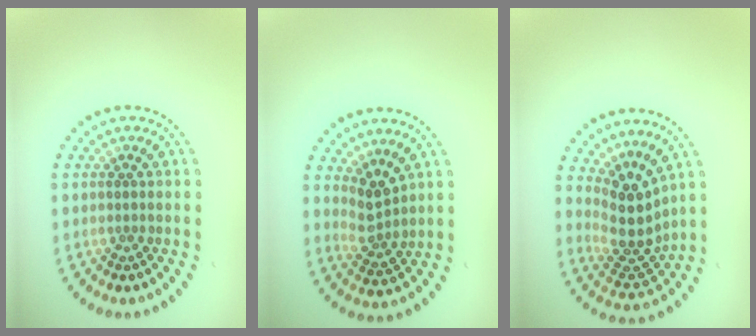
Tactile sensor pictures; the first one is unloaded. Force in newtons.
{"total": 2.6, "press": 2.0, "slide": 1.7}
{"total": 4.1, "press": 3.0, "slide": 2.9}